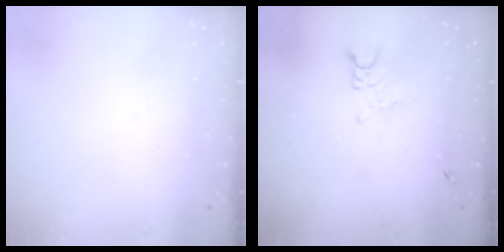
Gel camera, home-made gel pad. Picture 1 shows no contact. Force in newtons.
{"total": 2.9, "press": 2.9, "slide": 0.2}